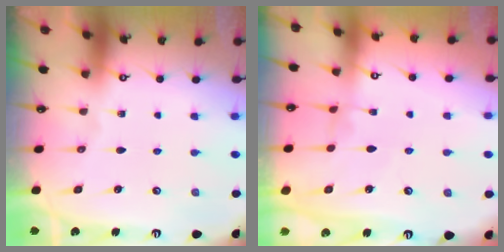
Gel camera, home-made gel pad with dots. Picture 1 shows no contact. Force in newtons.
{"total": 2.4, "press": 2.4, "slide": 0.3}